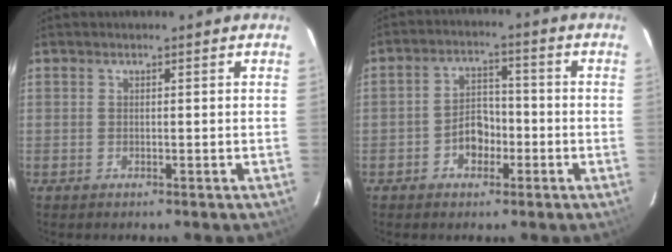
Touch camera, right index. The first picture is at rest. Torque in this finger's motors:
{"motor_torque": [0.76, 0.08, 0.16, 0.03]}